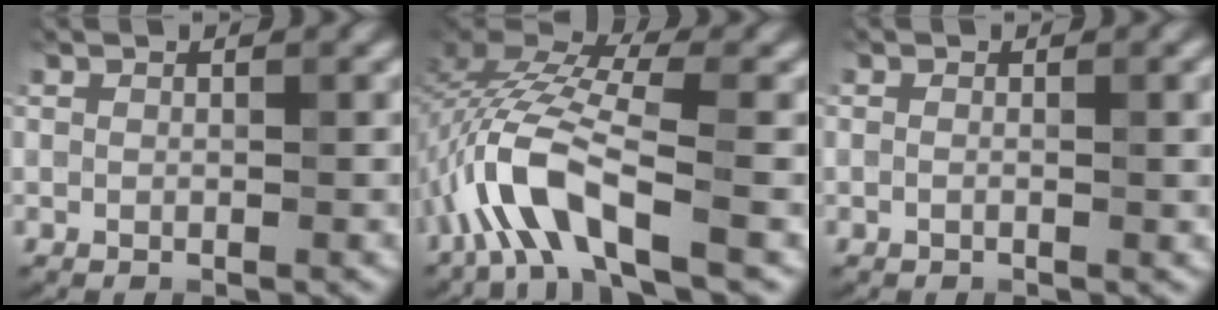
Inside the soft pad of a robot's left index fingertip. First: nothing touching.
{"total": 7.5, "force": [-3.2, 2.5, 6.4], "torque": [-0.141, 0.014, -0.071]}
{"total": 2.4, "force": [0.1, 1.0, 2.2], "torque": [-0.023, 0.000, -0.013]}